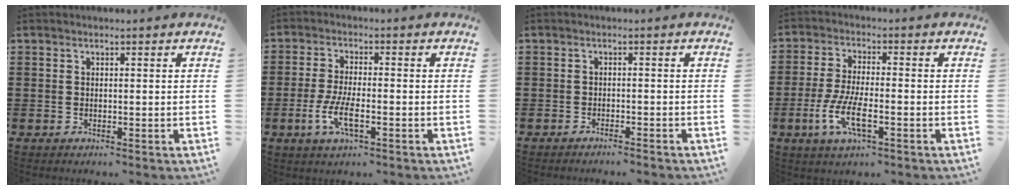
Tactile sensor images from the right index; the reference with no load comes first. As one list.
[{"total": 5.6, "force": [-2.1, 1.5, 5.0], "torque": [-0.109, -0.010, -0.044]}, {"total": 1.3, "force": [-1.3, -0.1, 0.1], "torque": [-0.005, 0.002, -0.027]}, {"total": 7.0, "force": [-2.8, 1.9, 6.1], "torque": [-0.141, -0.015, -0.058]}]